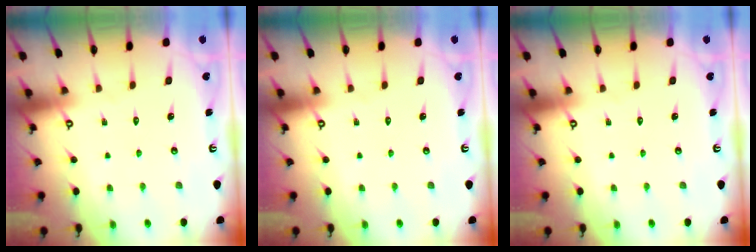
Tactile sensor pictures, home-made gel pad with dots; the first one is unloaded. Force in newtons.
{"total": 0.0}
{"total": 0.0}